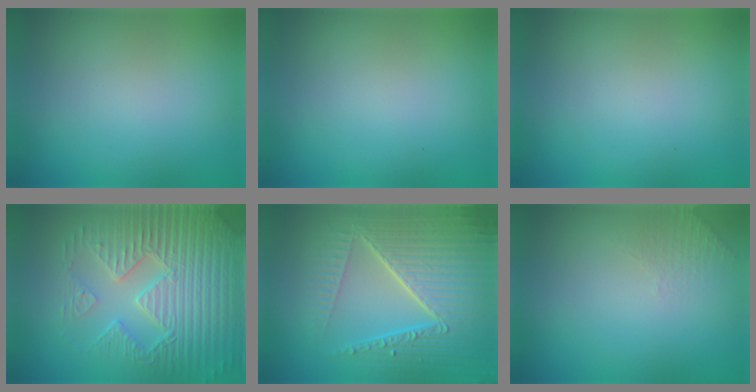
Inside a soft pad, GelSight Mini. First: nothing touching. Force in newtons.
{"total": 0.0}
{"total": 0.0}
{"total": 6.9, "press": 5.7, "slide": 3.8}
{"total": 8.2, "press": 5.9, "slide": 5.6}
{"total": 1.3, "press": 1.2, "slide": 0.3}